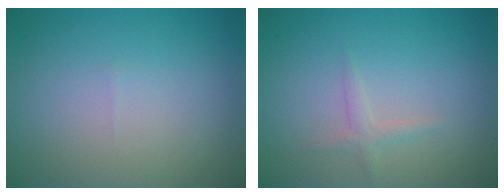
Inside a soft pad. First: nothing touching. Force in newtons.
{"total": 1.1, "press": 1.1, "slide": 0.0}